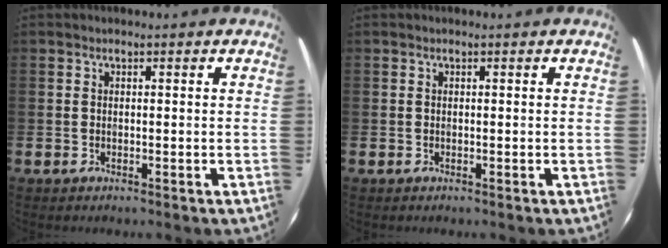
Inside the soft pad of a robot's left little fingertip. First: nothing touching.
{"total": 0.0}